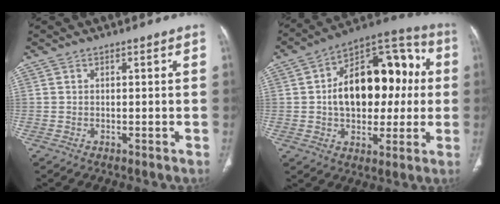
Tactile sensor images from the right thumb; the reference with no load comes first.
{"total": 22.6, "force": [1.8, 13.8, 17.8], "torque": [-0.227, 0.039, 0.028]}